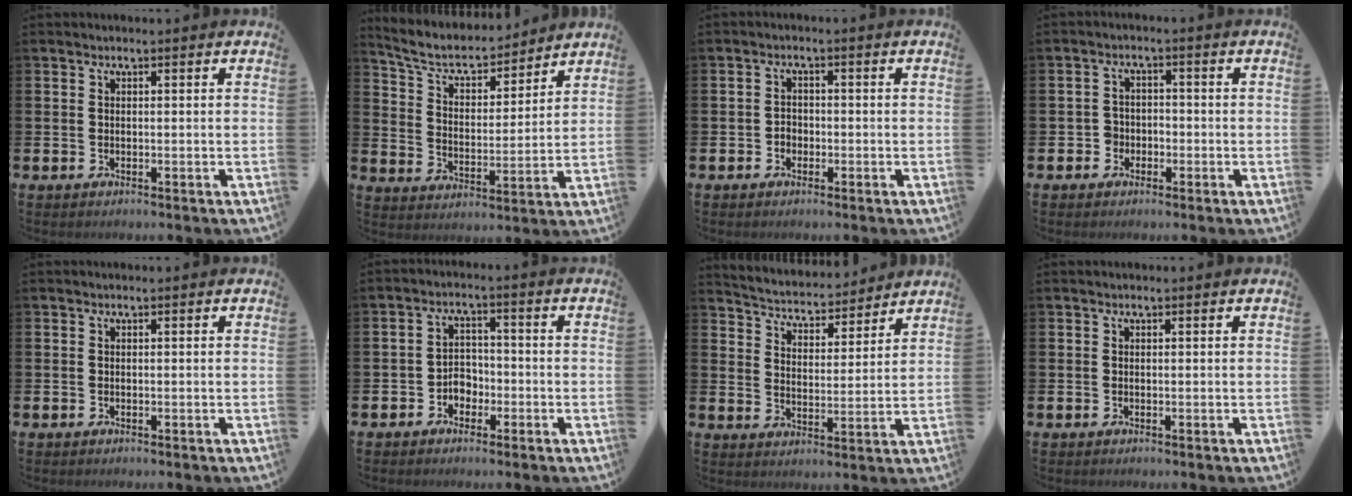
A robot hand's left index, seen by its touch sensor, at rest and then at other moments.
{"total": 6.8, "force": [6.1, 2.2, 2.0], "torque": [-0.077, -0.042, 0.102]}
{"total": 1.7, "force": [-0.7, 1.4, 0.5], "torque": [-0.009, 0.004, -0.017]}
{"total": 2.5, "force": [-1.5, 2.0, 0.1], "torque": [-0.017, 0.009, -0.033]}
{"total": 0.0}
{"total": 3.2, "force": [-1.8, 2.4, 1.1], "torque": [-0.026, 0.008, -0.041]}
{"total": 4.4, "force": [4.2, 1.3, 0.1], "torque": [-0.033, -0.035, 0.069]}
{"total": 0.0}